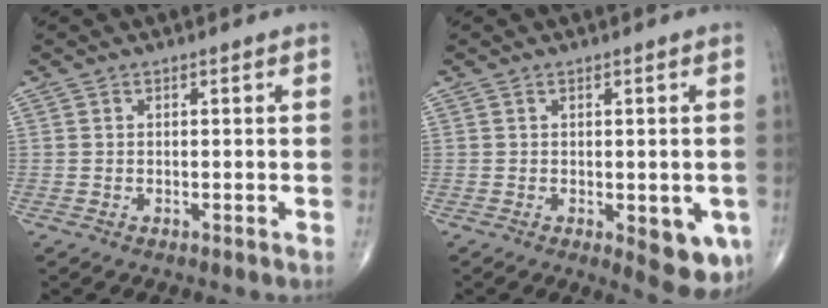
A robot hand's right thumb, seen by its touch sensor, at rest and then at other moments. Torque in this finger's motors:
{"motor_torque": [1.19, 1.51, 0.01, -0.17, 0.17]}